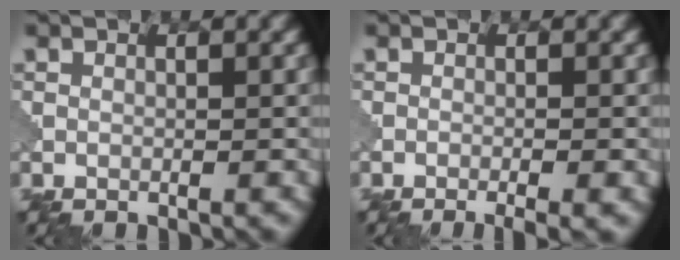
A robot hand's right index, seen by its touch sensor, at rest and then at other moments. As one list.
[{"total": 2.6, "force": [-1.4, 0.7, 2.1], "torque": [-0.012, 0.002, -0.023]}]